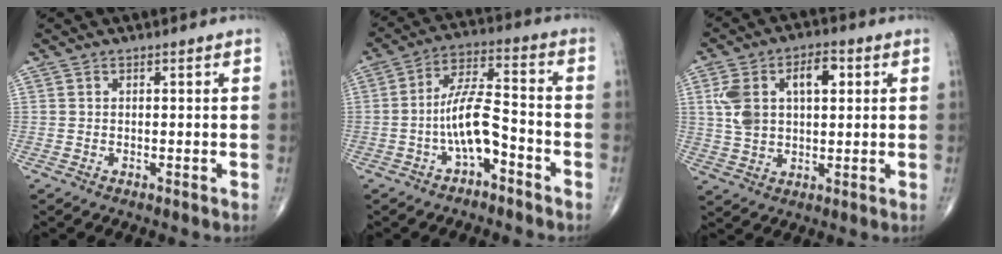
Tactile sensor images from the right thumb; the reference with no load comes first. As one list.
[{"total": 9.3, "force": [-3.7, 3.5, 7.8], "torque": [-0.145, 0.048, -0.068]}, {"total": 11.9, "force": [3.0, 7.0, 9.1], "torque": [-0.153, 0.017, 0.057]}]